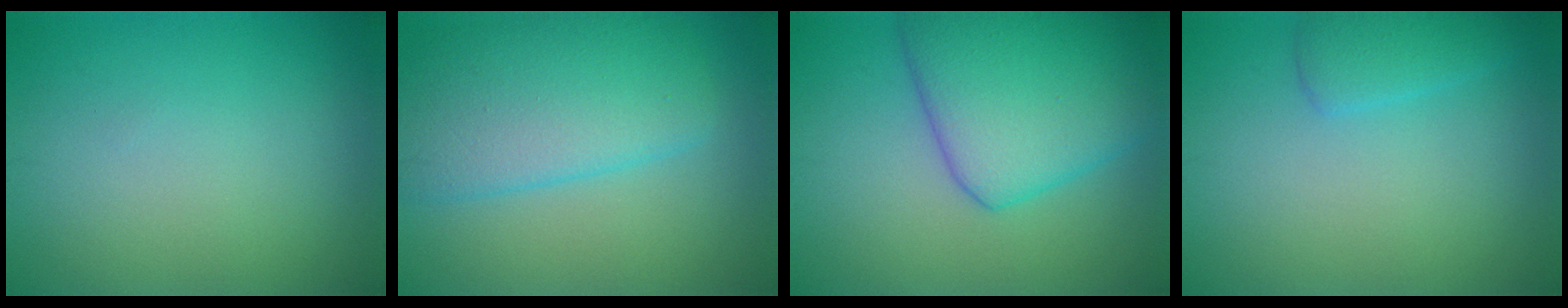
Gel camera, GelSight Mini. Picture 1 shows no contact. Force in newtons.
{"total": 6.8, "press": 6.8, "slide": 0.1}
{"total": 8.1, "press": 8.0, "slide": 0.5}
{"total": 2.0, "press": 1.9, "slide": 0.2}